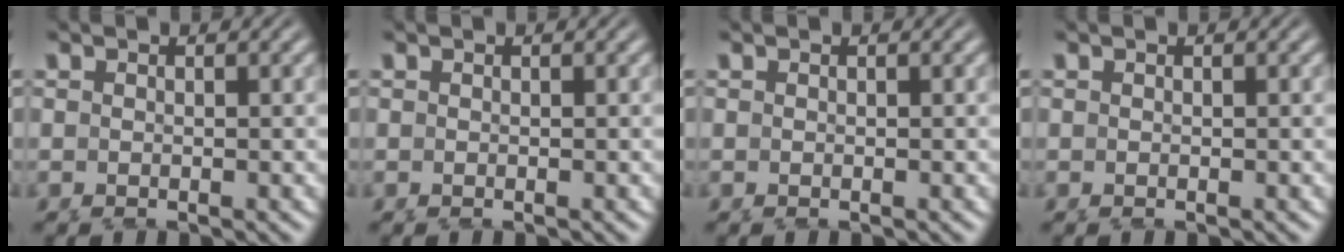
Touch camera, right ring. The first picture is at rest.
{"total": 0.0}
{"total": 0.0}
{"total": 0.0}